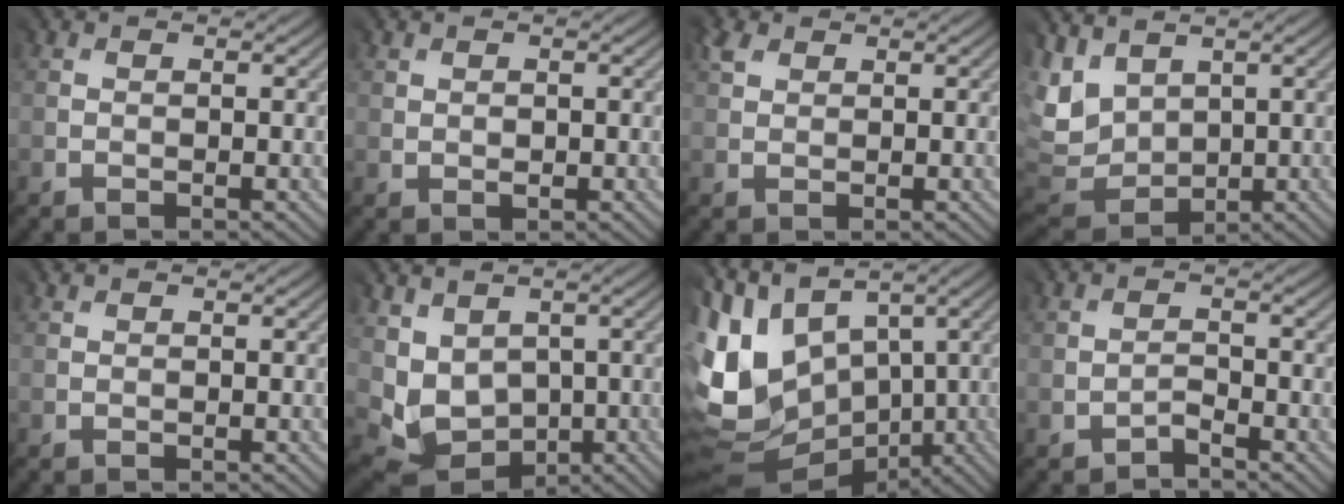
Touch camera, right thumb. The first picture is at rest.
{"total": 0.8, "force": [0.6, 0.5, 0.1], "torque": [-0.006, -0.002, 0.015]}
{"total": 2.2, "force": [1.7, 1.3, 0.1], "torque": [-0.019, 0.005, 0.034]}
{"total": 6.9, "force": [3.5, 5.0, 3.1], "torque": [-0.136, -0.002, 0.077]}
{"total": 0.7, "force": [0.5, 0.2, 0.4], "torque": [-0.011, 0.002, 0.007]}
{"total": 5.5, "force": [0.7, 4.8, 2.5], "torque": [-0.098, -0.021, 0.027]}
{"total": 11.9, "force": [1.2, 8.8, 7.9], "torque": [-0.230, -0.005, 0.029]}
{"total": 2.1, "force": [-1.5, -0.9, -1.2], "torque": [0.015, 0.003, -0.031]}